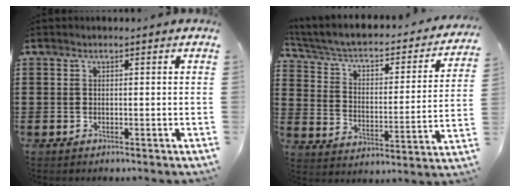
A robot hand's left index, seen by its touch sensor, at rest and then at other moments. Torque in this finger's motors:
{"motor_torque": [2.14, 0.00, 0.31, 0.21]}